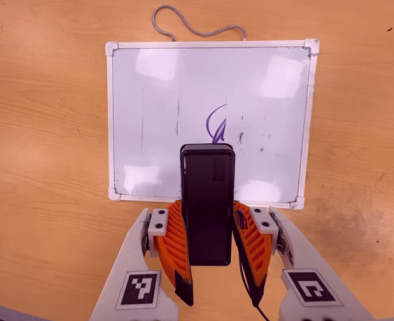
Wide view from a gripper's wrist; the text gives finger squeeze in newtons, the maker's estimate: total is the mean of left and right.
{"total": 7.8, "left": 6.7, "right": 9.0}